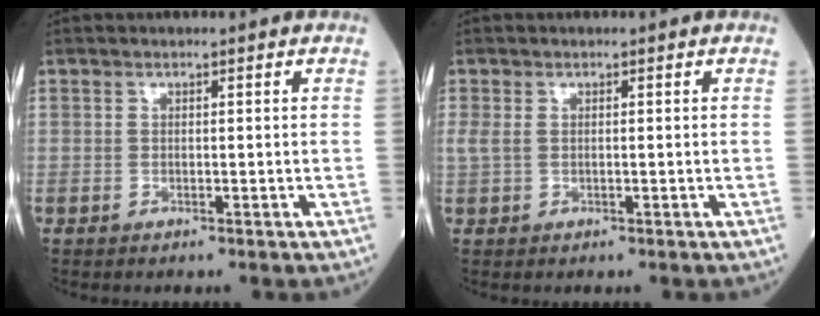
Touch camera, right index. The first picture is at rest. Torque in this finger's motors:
{"motor_torque": [0.84, 0.90, 0.25, 0.08]}